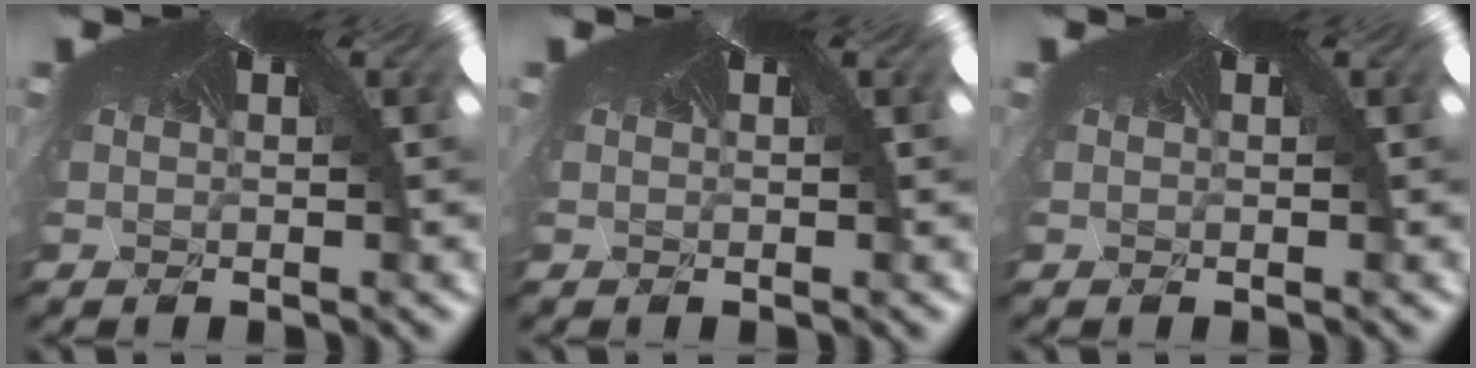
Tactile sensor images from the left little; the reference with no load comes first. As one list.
[{"total": 0.0}, {"total": 0.0}]